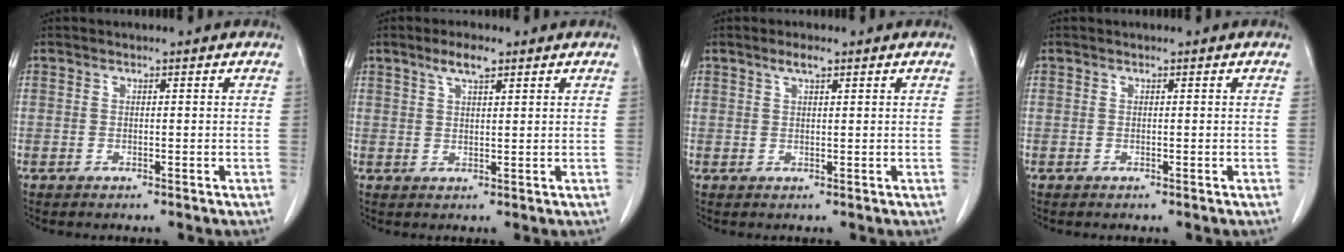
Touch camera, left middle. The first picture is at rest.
{"total": 3.7, "force": [2.4, 0.8, 2.7], "torque": [-0.057, 0.005, 0.046]}
{"total": 2.0, "force": [1.3, 0.3, 1.5], "torque": [-0.034, 0.004, 0.026]}
{"total": 0.0}